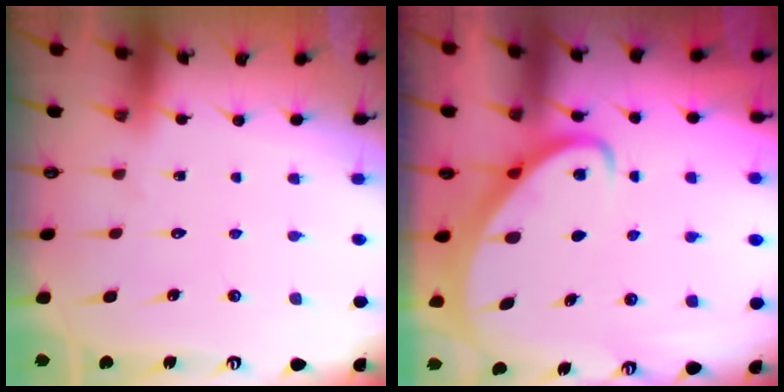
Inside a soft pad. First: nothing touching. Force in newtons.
{"total": 2.8, "press": 2.8, "slide": 0.3}